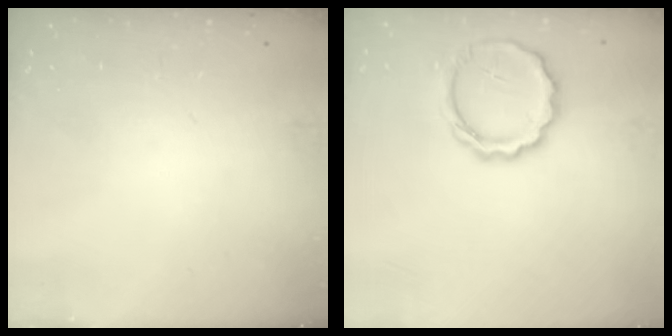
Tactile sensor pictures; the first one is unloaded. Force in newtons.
{"total": 10.1, "press": 9.9, "slide": 2.2}